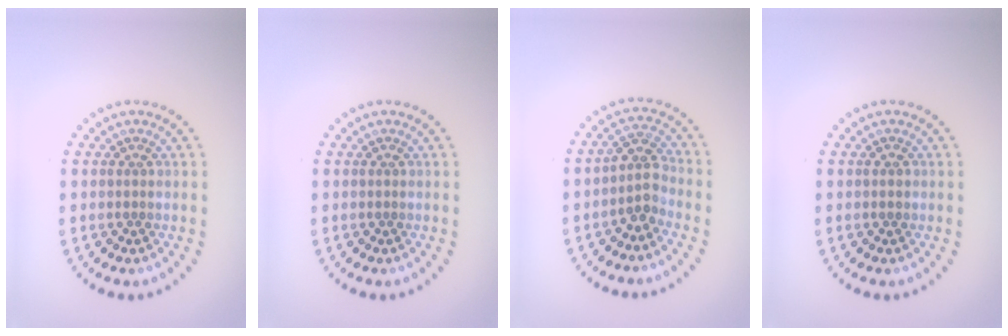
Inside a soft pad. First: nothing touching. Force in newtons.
{"total": 0.0}
{"total": 2.6, "press": 2.0, "slide": 1.6}
{"total": 0.8, "press": 0.8, "slide": 0.2}